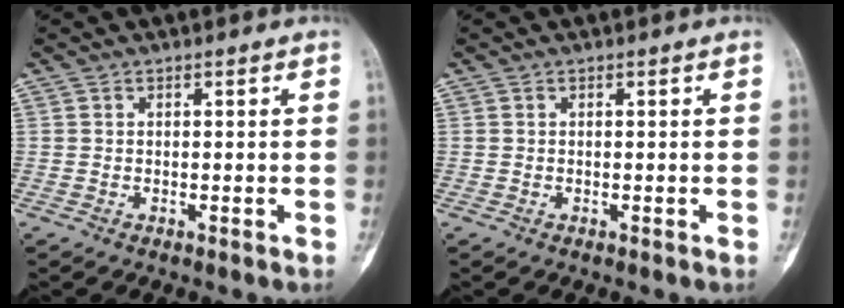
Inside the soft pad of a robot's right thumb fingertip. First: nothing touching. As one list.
[{"total": 0.0}]